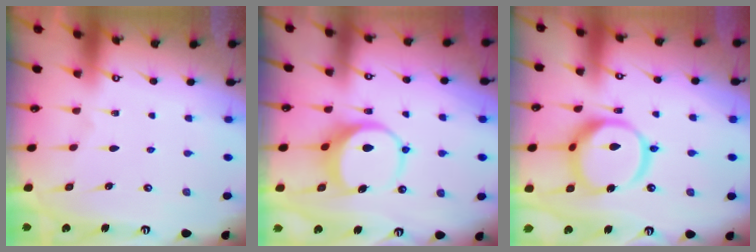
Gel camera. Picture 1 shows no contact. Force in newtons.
{"total": 8.7, "press": 8.6, "slide": 1.4}
{"total": 15.7, "press": 15.6, "slide": 1.5}